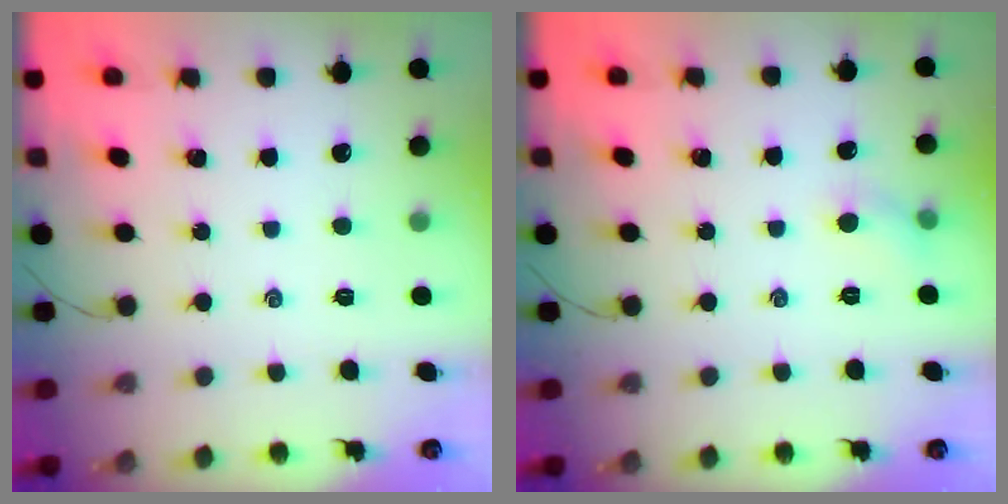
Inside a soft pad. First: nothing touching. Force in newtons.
{"total": 3.8, "press": 3.6, "slide": 1.4}